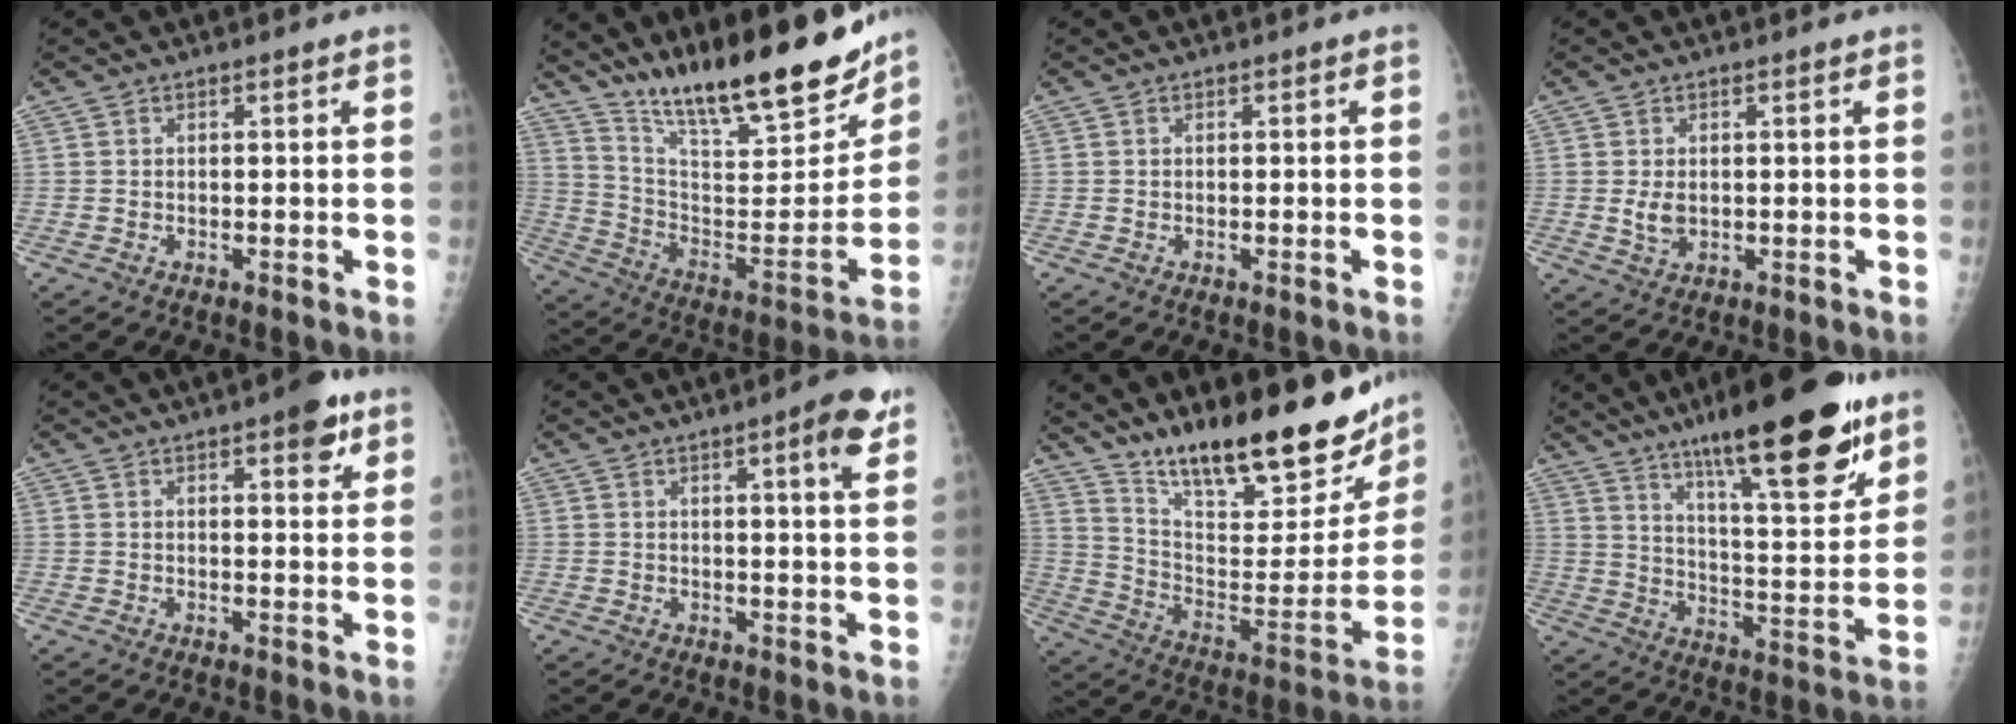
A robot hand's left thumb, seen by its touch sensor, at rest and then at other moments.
{"total": 25.3, "force": [19.6, 5.9, 14.9], "torque": [-0.207, -0.093, 0.317]}
{"total": 0.0}
{"total": 2.9, "force": [0.4, 1.8, 2.2], "torque": [-0.036, -0.008, 0.014]}
{"total": 5.7, "force": [3.3, 2.0, 4.3], "torque": [-0.041, -0.012, 0.036]}
{"total": 6.6, "force": [3.6, 0.8, 5.4], "torque": [-0.069, -0.015, 0.044]}
{"total": 28.0, "force": [20.7, 8.2, 16.9], "torque": [-0.227, -0.087, 0.316]}
{"total": 24.8, "force": [16.0, 5.6, 18.0], "torque": [-0.252, -0.067, 0.255]}